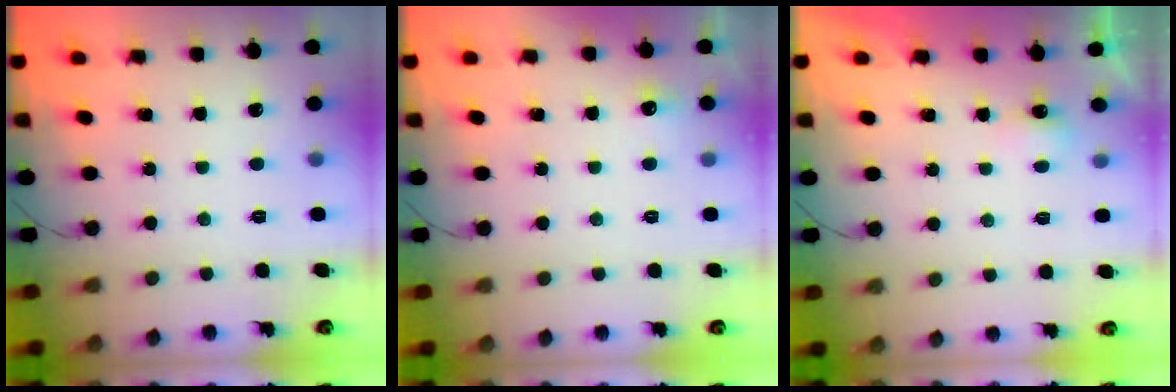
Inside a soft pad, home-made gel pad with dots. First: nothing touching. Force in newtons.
{"total": 4.1, "press": 3.9, "slide": 1.4}
{"total": 2.3, "press": 2.2, "slide": 0.6}